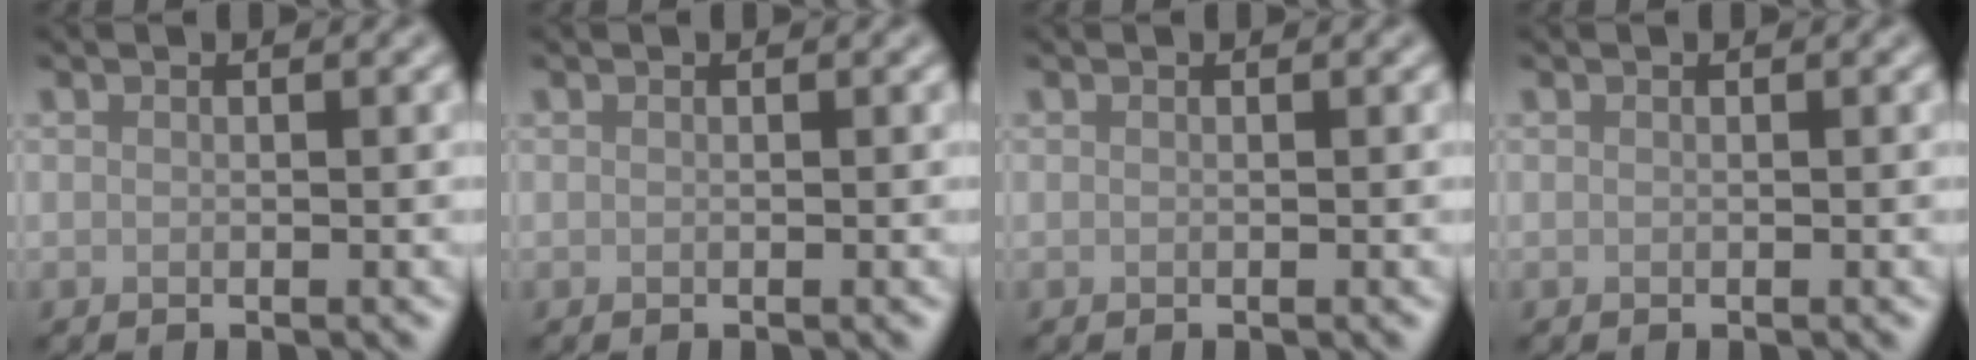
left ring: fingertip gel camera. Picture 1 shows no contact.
{"total": 0.0}
{"total": 0.0}
{"total": 0.0}